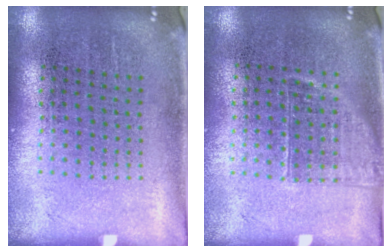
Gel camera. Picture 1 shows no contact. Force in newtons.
{"total": 1.1, "press": 0.9, "slide": 0.6}